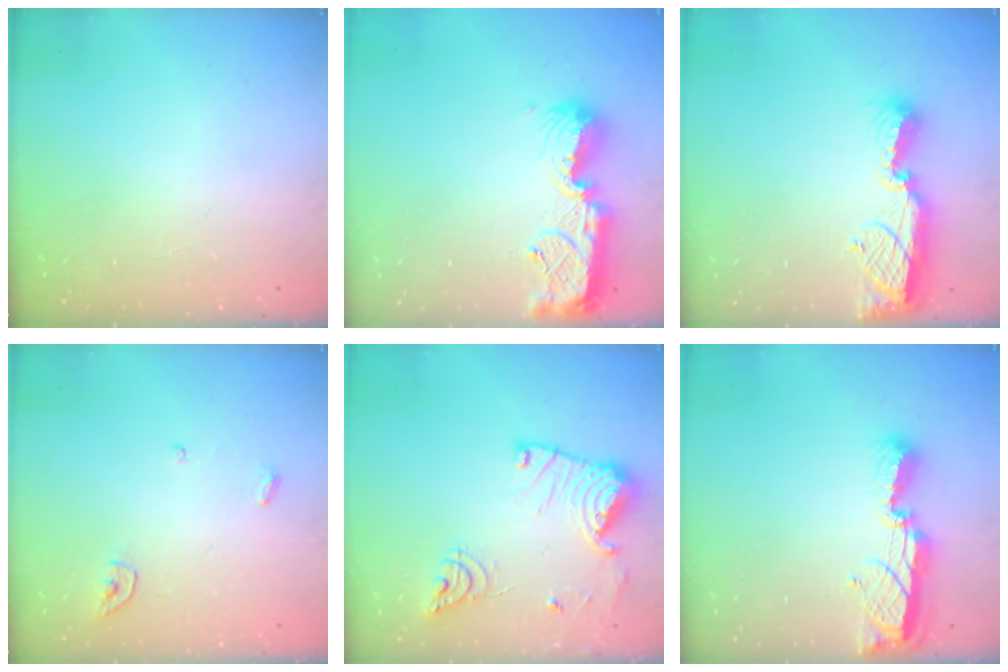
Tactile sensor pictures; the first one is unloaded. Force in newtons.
{"total": 13.1, "press": 13.1, "slide": 0.8}
{"total": 13.3, "press": 12.2, "slide": 5.5}
{"total": 3.7, "press": 3.7, "slide": 0.3}
{"total": 17.8, "press": 17.8, "slide": 1.6}
{"total": 9.9, "press": 9.7, "slide": 2.0}